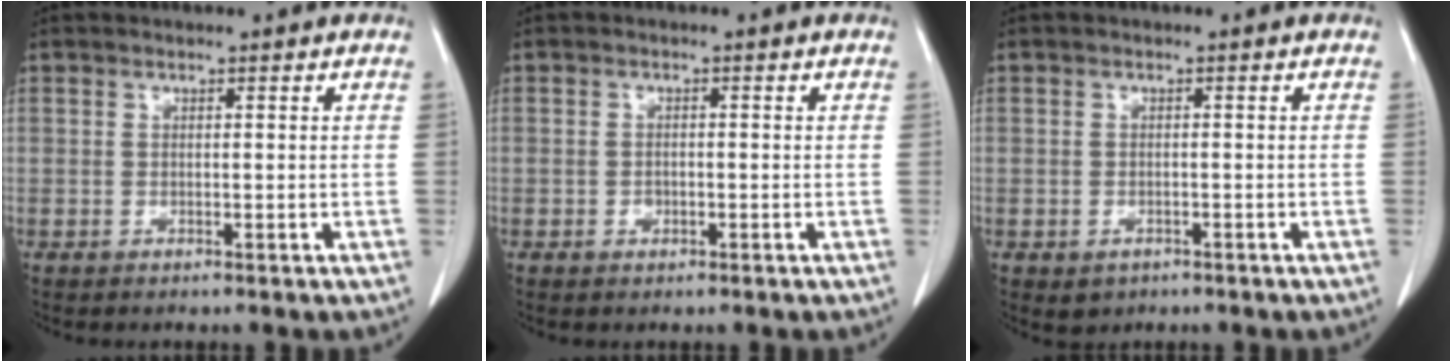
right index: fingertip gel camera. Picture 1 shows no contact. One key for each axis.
{"total": 1.2, "fx": -0.4, "fy": 0.9, "fz": 0.6, "tx": -0.009, "ty": 0.003, "tz": -0.003}
{"total": 1.8, "fx": -0.8, "fy": 1.5, "fz": 0.7, "tx": -0.010, "ty": 0.002, "tz": 0.003}